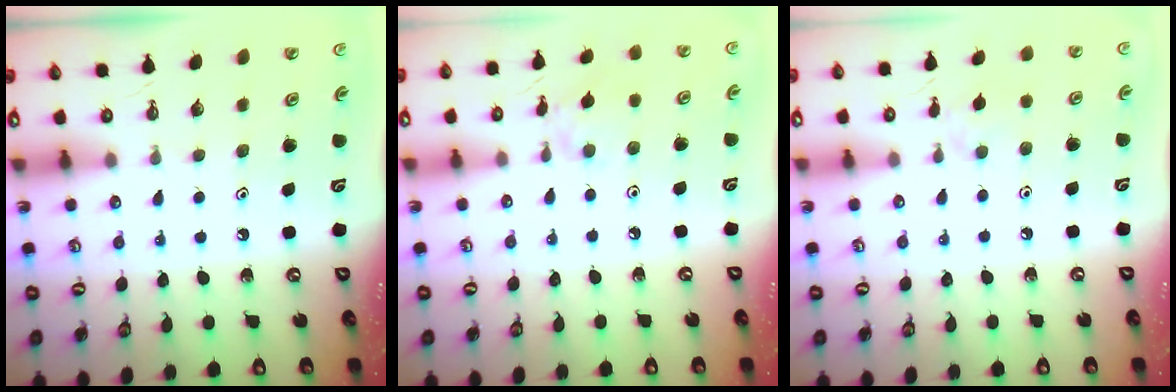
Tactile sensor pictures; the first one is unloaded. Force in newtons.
{"total": 4.1, "press": 4.1, "slide": 0.4}
{"total": 2.8, "press": 2.7, "slide": 0.5}